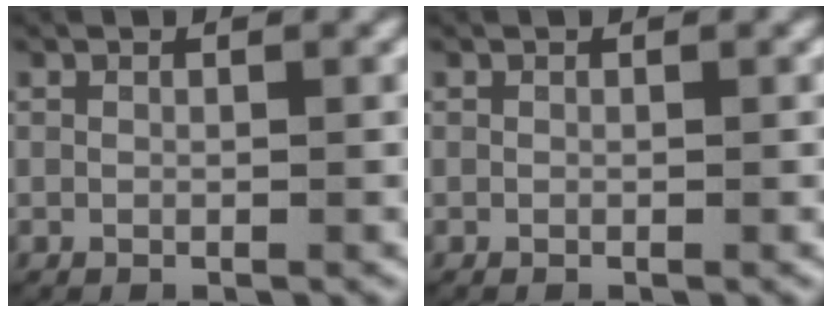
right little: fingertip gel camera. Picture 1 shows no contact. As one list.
[{"total": 0.0}]